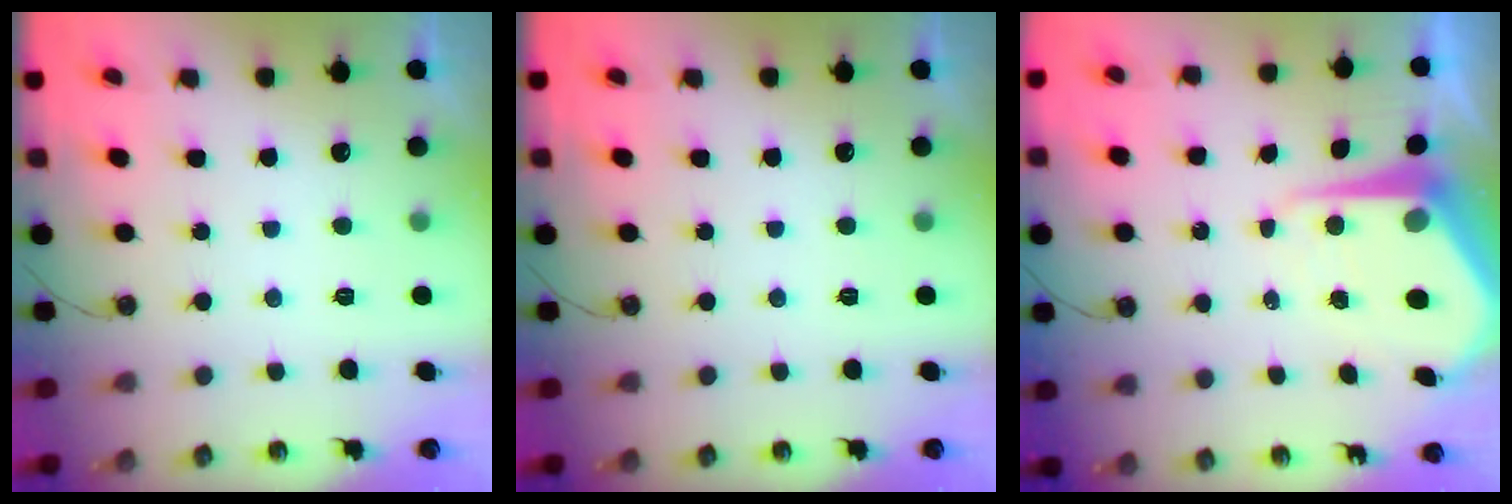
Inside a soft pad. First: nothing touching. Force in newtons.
{"total": 0.0}
{"total": 10.2, "press": 10.2, "slide": 1.0}